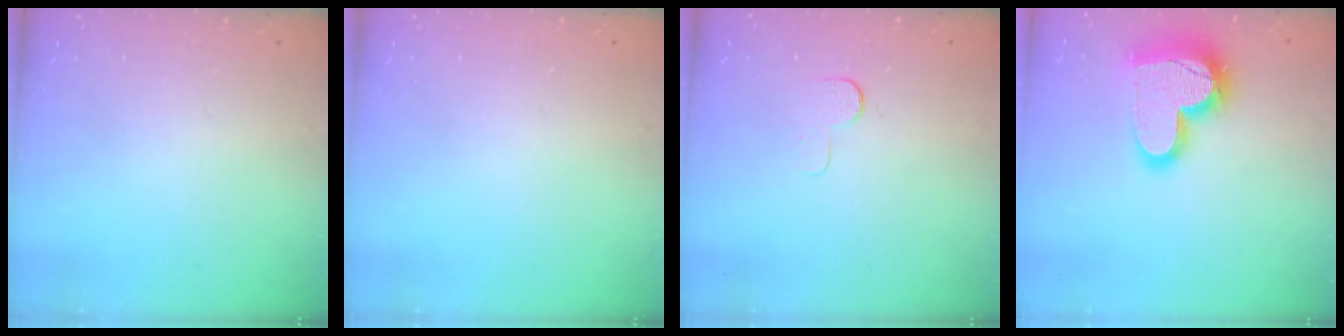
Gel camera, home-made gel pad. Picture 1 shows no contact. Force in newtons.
{"total": 0.0}
{"total": 3.9, "press": 3.9, "slide": 0.3}
{"total": 18.5, "press": 18.4, "slide": 1.6}